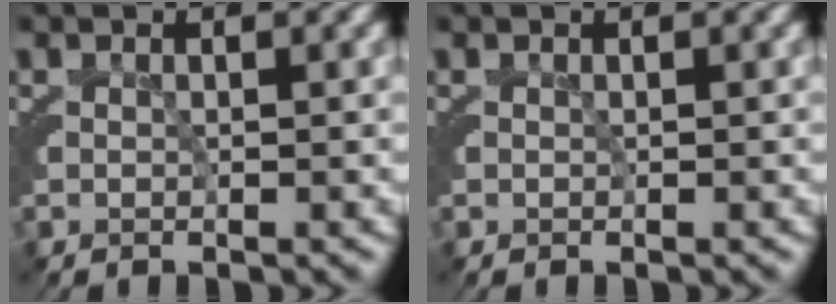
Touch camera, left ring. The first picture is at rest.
{"total": 0.0}